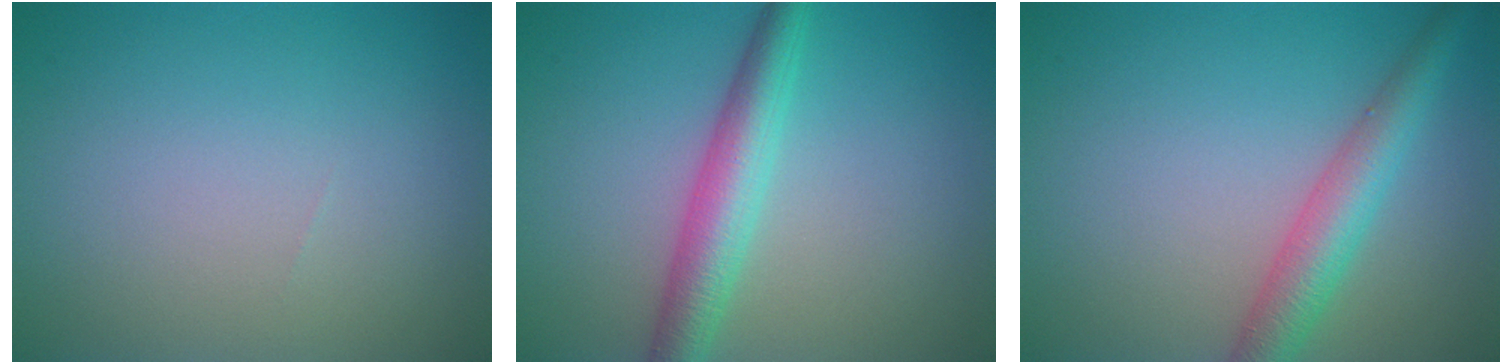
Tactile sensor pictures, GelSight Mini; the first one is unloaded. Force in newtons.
{"total": 4.4, "press": 4.4, "slide": 0.1}
{"total": 4.2, "press": 4.2, "slide": 0.1}